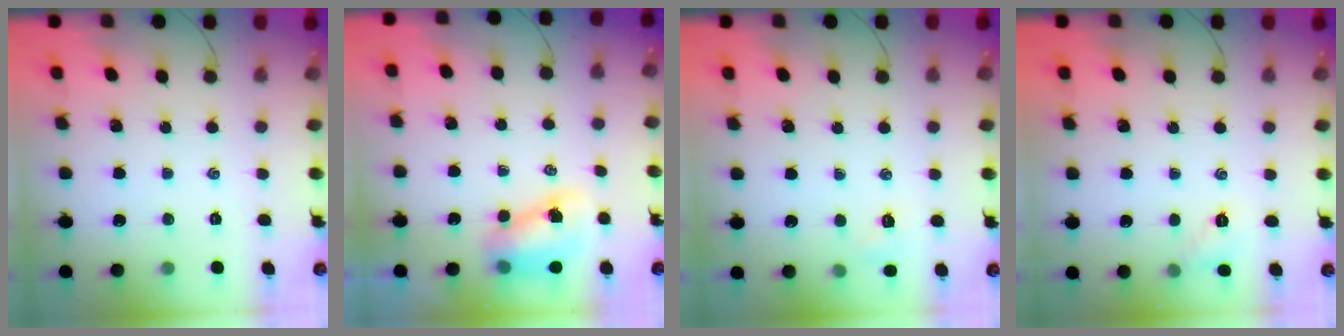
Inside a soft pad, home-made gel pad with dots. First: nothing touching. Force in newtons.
{"total": 7.9, "press": 7.8, "slide": 1.3}
{"total": 4.8, "press": 4.7, "slide": 0.9}
{"total": 5.9, "press": 5.6, "slide": 1.6}